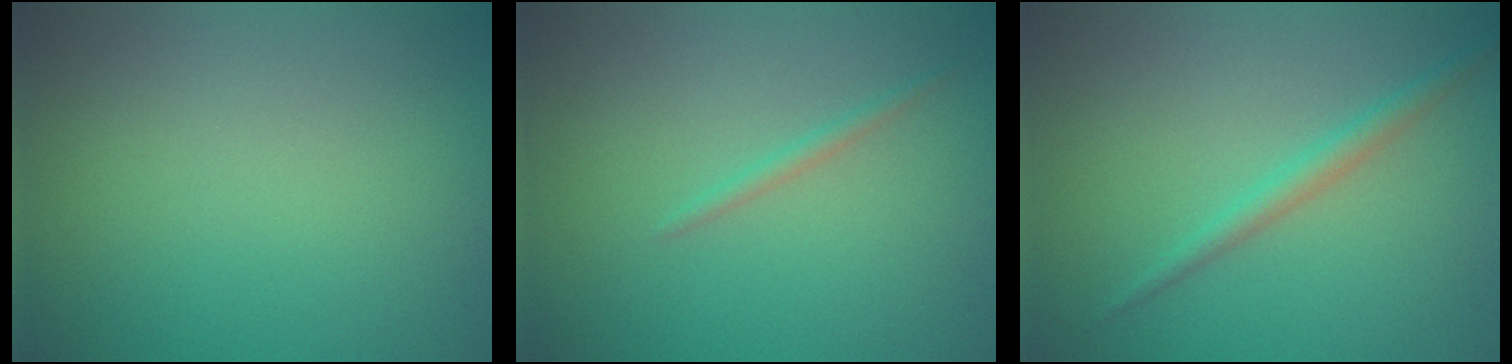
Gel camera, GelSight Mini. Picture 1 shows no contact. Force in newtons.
{"total": 0.8, "press": 0.8, "slide": 0.0}
{"total": 1.7, "press": 1.7, "slide": 0.1}